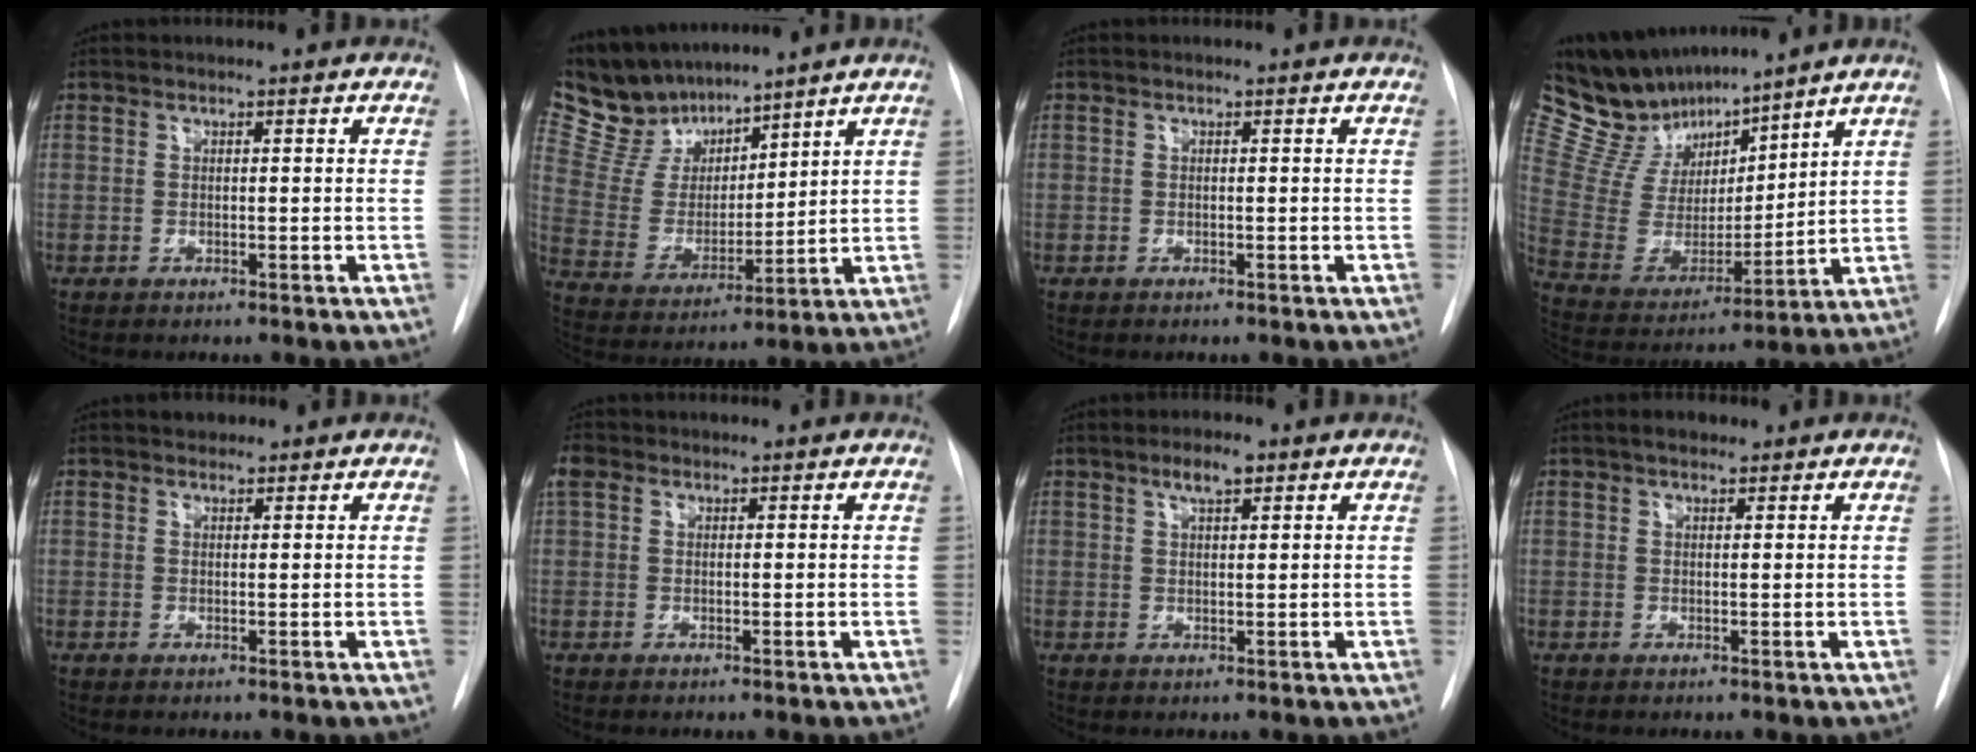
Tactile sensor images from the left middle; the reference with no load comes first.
{"total": 12.2, "force": [10.8, 4.5, 3.5], "torque": [-0.086, 0.016, 0.218]}
{"total": 0.0}
{"total": 16.2, "force": [14.3, 4.3, 6.3], "torque": [-0.129, 0.003, 0.278]}
{"total": 1.5, "force": [1.1, 0.9, 0.3], "torque": [-0.007, 0.005, 0.015]}
{"total": 2.1, "force": [1.0, 1.5, 0.9], "torque": [-0.025, 0.021, 0.022]}
{"total": 3.2, "force": [1.9, 0.9, 2.3], "torque": [-0.046, 0.005, 0.034]}
{"total": 2.0, "force": [1.5, 0.9, 1.0], "torque": [-0.021, 0.008, 0.022]}